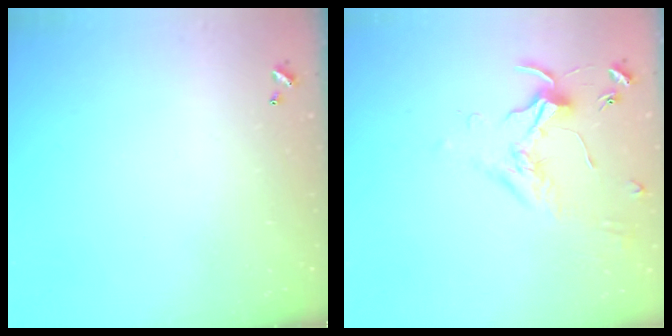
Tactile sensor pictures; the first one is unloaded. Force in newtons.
{"total": 1.7, "press": 1.7, "slide": 0.4}